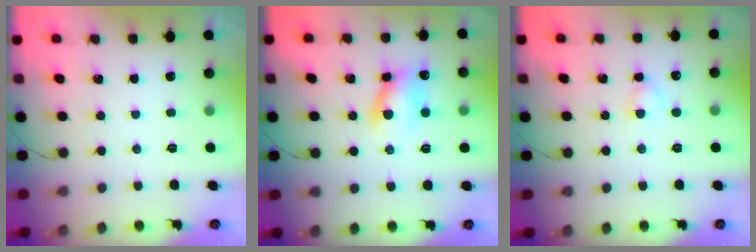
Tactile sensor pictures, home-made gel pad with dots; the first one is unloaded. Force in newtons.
{"total": 8.9, "press": 8.9, "slide": 0.8}
{"total": 2.9, "press": 2.7, "slide": 1.0}